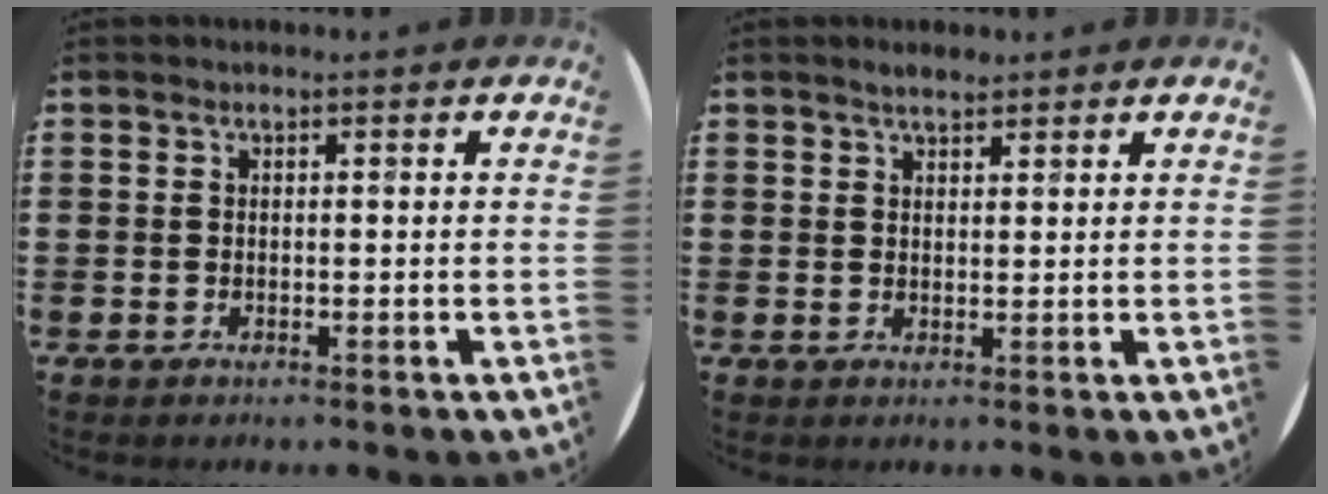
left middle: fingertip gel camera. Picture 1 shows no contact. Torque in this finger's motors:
{"motor_torque": [0.42, -0.31, 0.02, 0.01]}